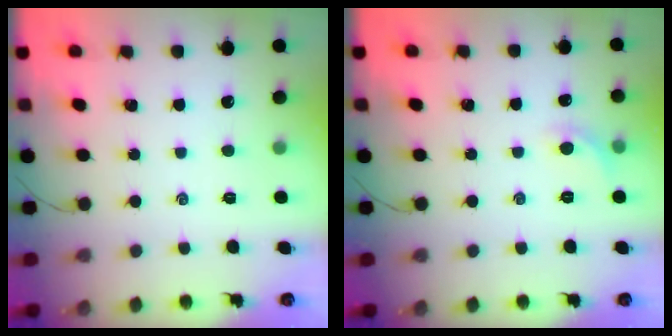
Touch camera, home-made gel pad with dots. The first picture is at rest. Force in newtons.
{"total": 4.8, "press": 4.7, "slide": 1.2}